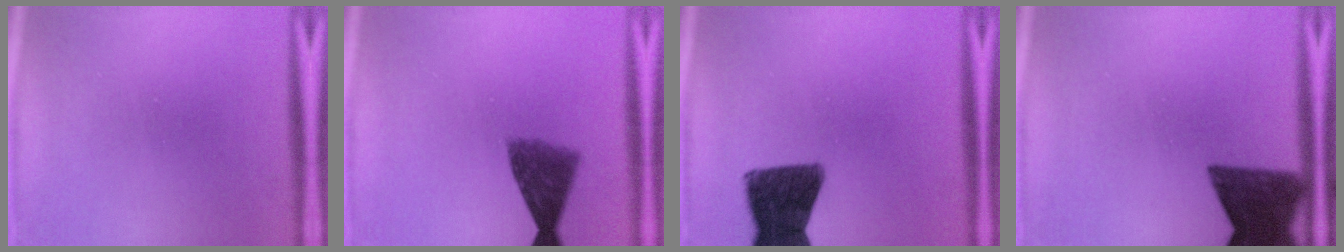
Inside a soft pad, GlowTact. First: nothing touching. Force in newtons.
{"total": 7.2}
{"total": 12.4}
{"total": 11.6}